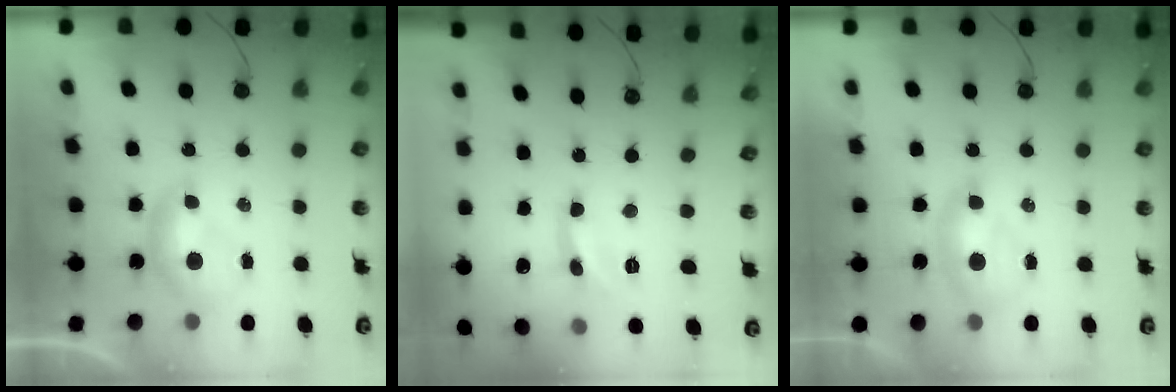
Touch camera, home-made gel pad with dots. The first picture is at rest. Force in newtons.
{"total": 1.6, "press": 1.6, "slide": 0.3}
{"total": 1.6, "press": 1.5, "slide": 0.6}